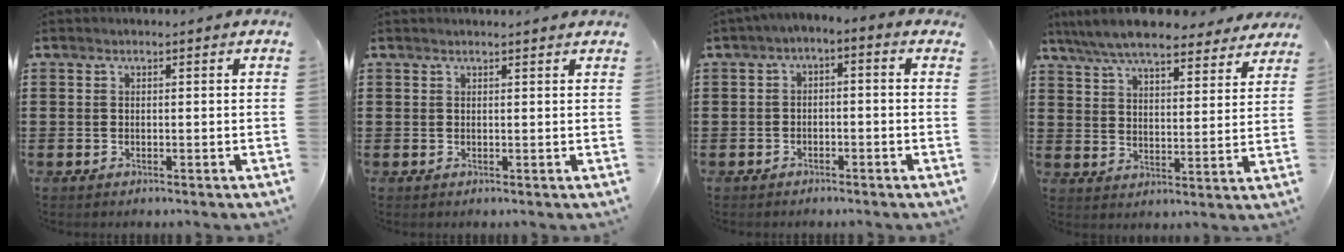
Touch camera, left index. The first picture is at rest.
{"total": 0.9, "force": [0.8, 0.0, 0.4], "torque": [-0.008, -0.002, 0.016]}
{"total": 2.5, "force": [-2.4, 0.3, 0.6], "torque": [-0.020, 0.000, -0.053]}
{"total": 8.1, "force": [7.4, 1.2, 3.0], "torque": [-0.089, -0.028, 0.135]}